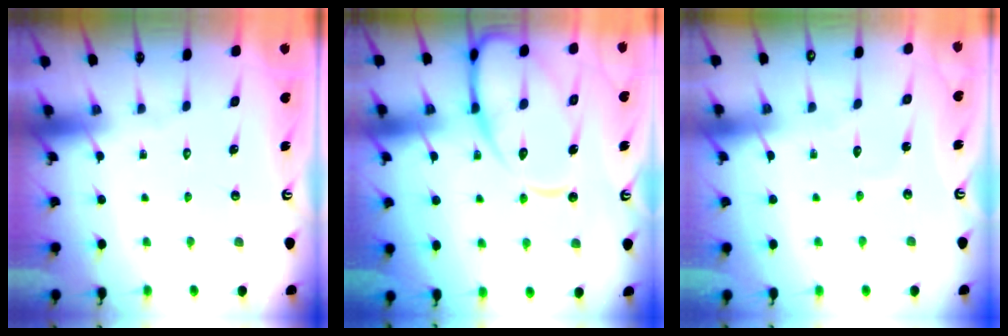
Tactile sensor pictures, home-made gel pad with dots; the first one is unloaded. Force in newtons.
{"total": 14.8, "press": 14.7, "slide": 1.7}
{"total": 3.8, "press": 3.8, "slide": 0.2}